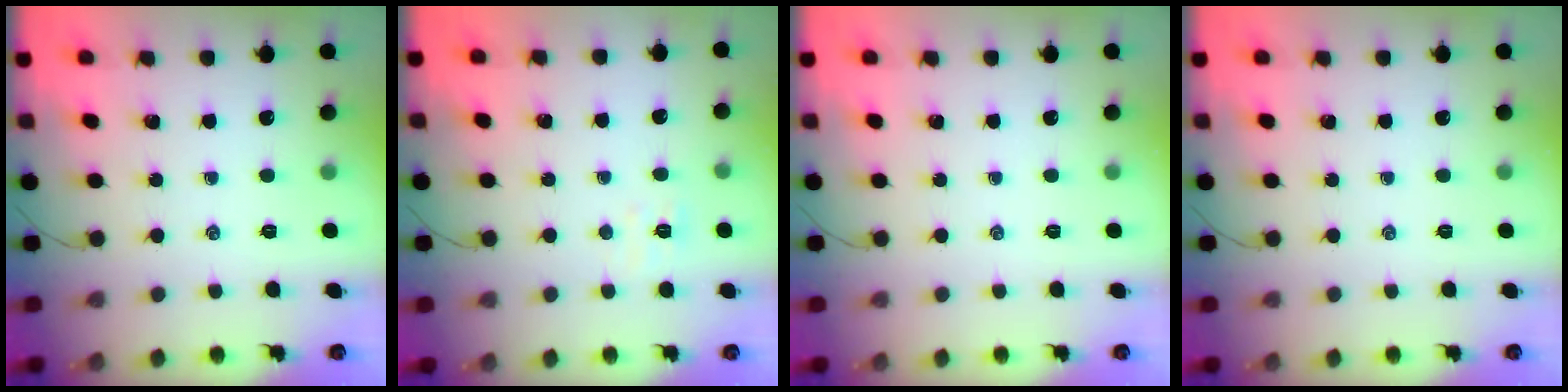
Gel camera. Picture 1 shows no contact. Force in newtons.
{"total": 4.7, "press": 4.7, "slide": 0.7}
{"total": 0.0}
{"total": 0.0}